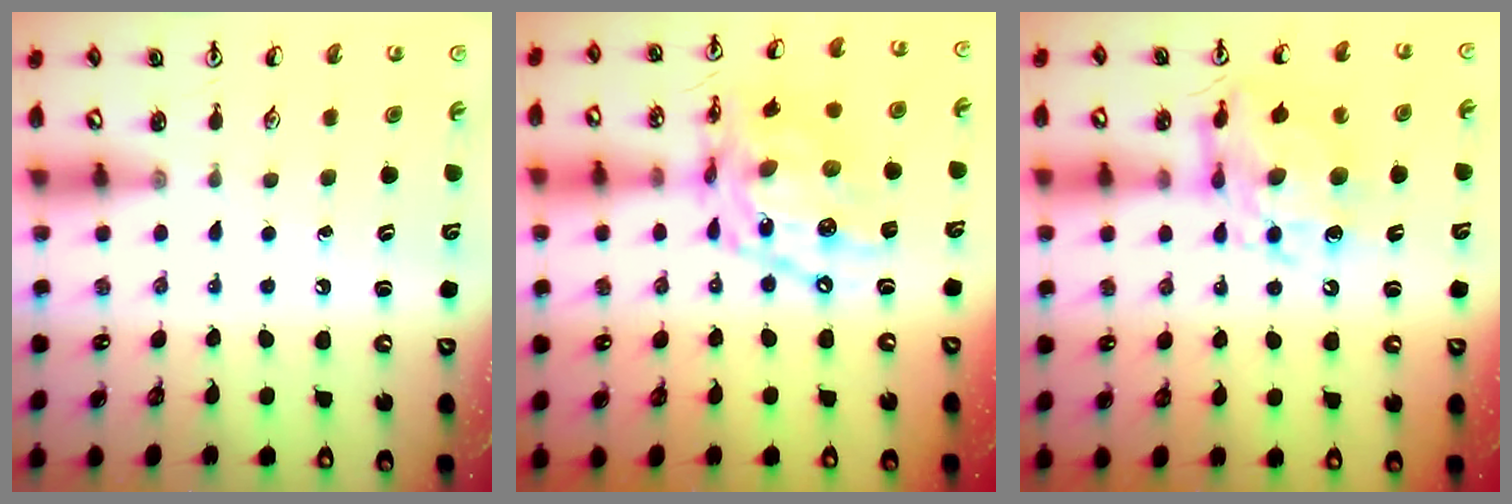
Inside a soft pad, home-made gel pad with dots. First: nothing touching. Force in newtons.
{"total": 17.3, "press": 17.2, "slide": 1.4}
{"total": 10.7, "press": 10.6, "slide": 1.2}